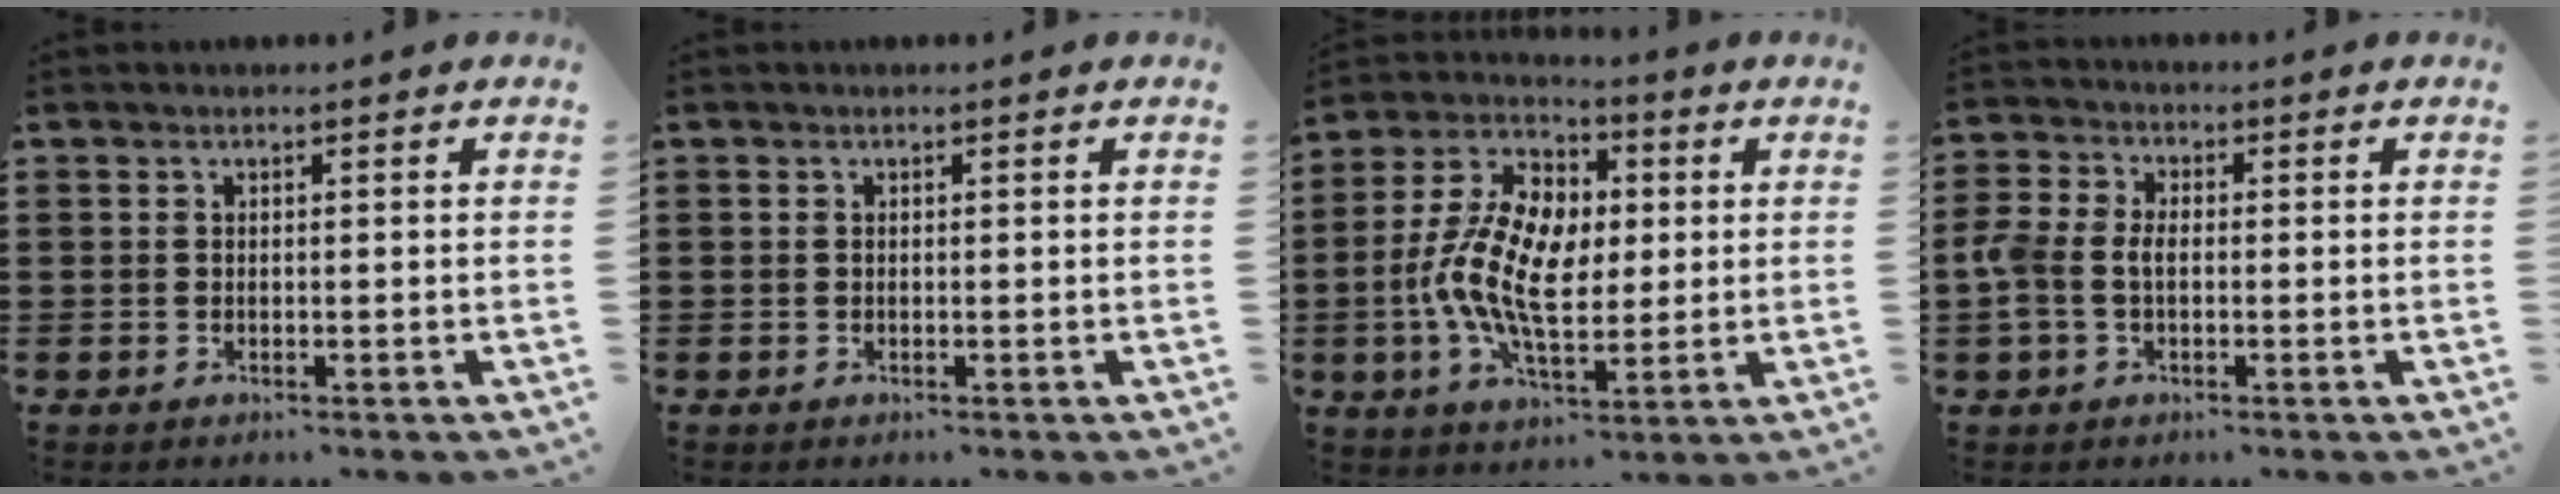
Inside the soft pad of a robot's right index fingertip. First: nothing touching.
{"total": 0.0}
{"total": 12.2, "force": [-0.6, 7.3, 9.8], "torque": [-0.230, 0.005, -0.015]}
{"total": 4.3, "force": [-0.7, 3.0, 3.0], "torque": [-0.090, -0.003, -0.023]}